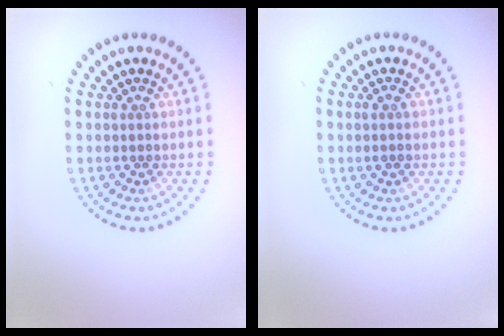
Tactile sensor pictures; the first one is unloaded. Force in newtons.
{"total": 0.9, "press": 0.9, "slide": 0.3}